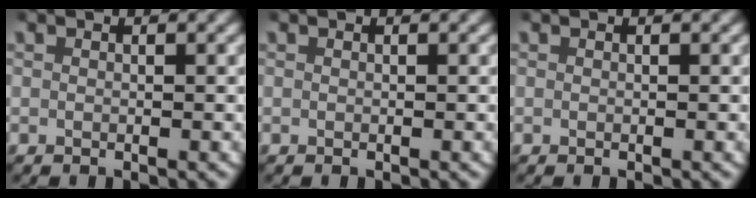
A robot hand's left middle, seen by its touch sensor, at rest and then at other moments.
{"total": 0.0}
{"total": 0.0}